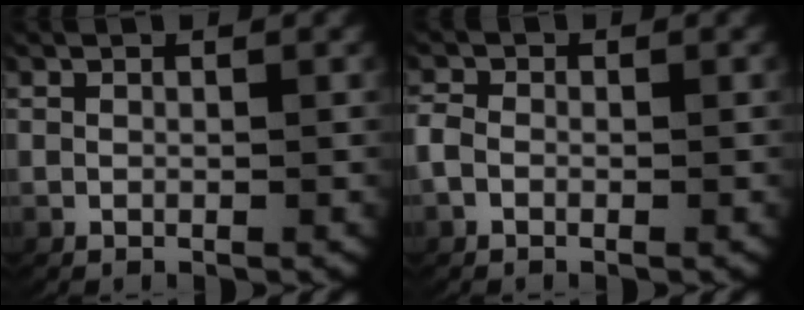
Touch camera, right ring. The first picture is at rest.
{"total": 1.5, "force": [-0.4, 1.2, 0.8], "torque": [-0.026, -0.002, -0.009]}